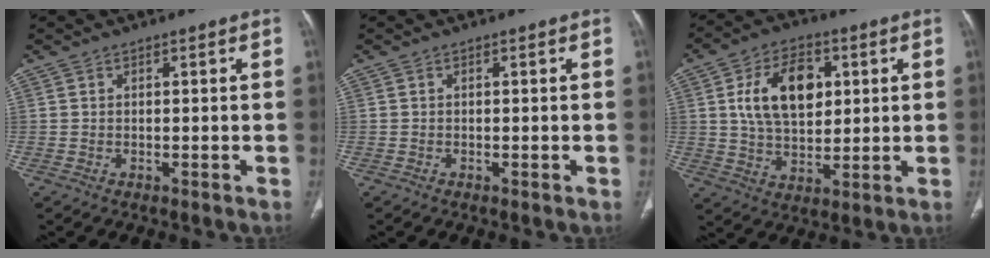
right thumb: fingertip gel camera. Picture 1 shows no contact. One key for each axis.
{"total": 0.0}
{"total": 14.1, "fx": 3.4, "fy": 8.8, "fz": 10.4, "tx": -0.151, "ty": -0.002, "tz": 0.061}